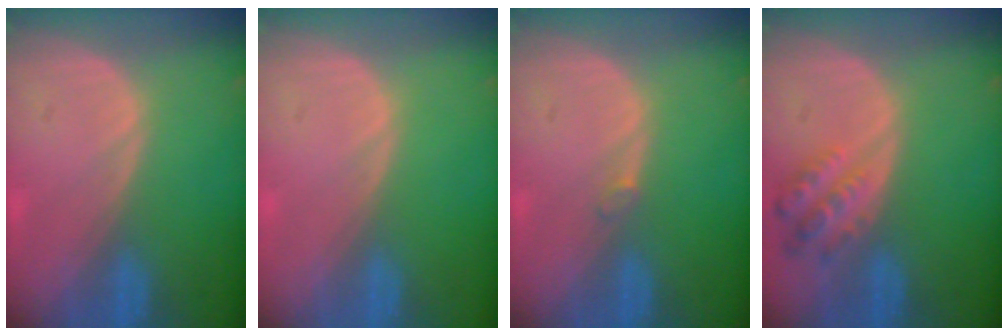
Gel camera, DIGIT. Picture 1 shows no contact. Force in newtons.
{"total": 0.0}
{"total": 0.7, "press": 0.7, "slide": 0.2}
{"total": 5.1, "press": 4.8, "slide": 1.6}